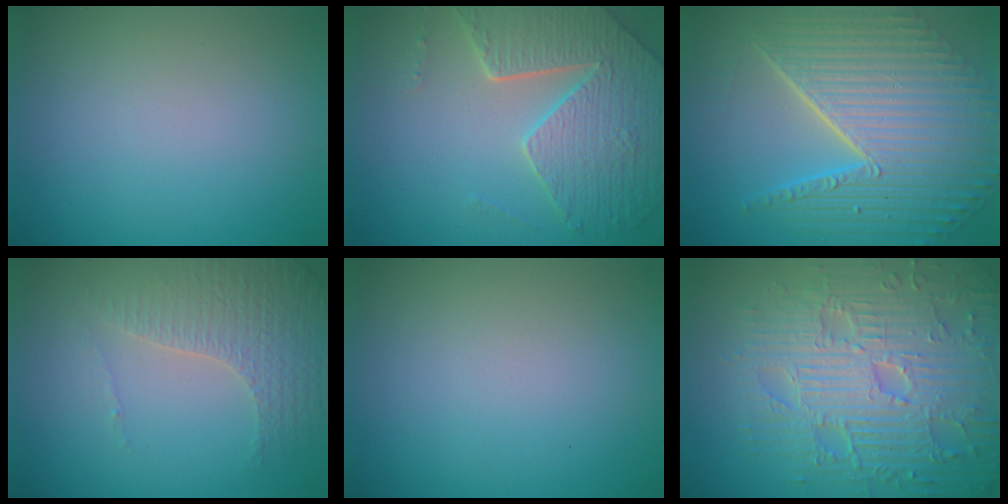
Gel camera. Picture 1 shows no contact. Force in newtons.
{"total": 6.2, "press": 5.1, "slide": 3.6}
{"total": 11.2, "press": 7.4, "slide": 8.5}
{"total": 4.3, "press": 3.0, "slide": 3.1}
{"total": 0.0}
{"total": 9.3, "press": 6.8, "slide": 6.3}